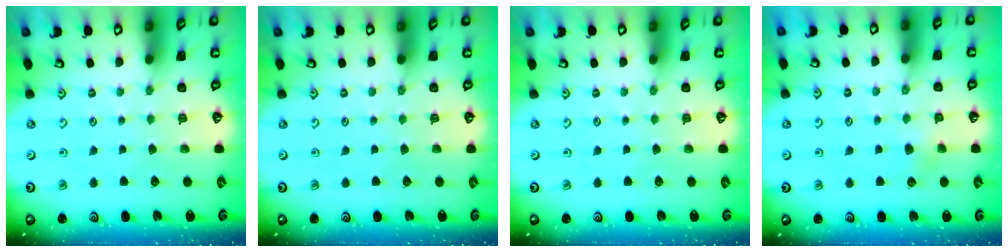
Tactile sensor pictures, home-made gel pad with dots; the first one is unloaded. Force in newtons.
{"total": 0.0}
{"total": 0.0}
{"total": 3.2, "press": 3.2, "slide": 0.4}